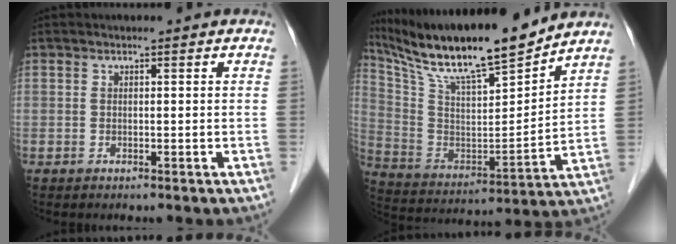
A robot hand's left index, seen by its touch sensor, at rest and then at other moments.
{"total": 19.2, "force": [16.5, 1.2, 9.7], "torque": [-0.183, -0.004, 0.294]}